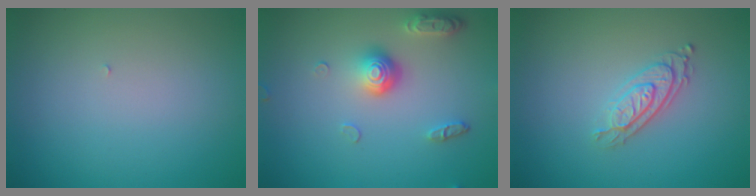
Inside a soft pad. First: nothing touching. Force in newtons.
{"total": 3.7, "press": 2.8, "slide": 2.4}
{"total": 2.8, "press": 2.2, "slide": 1.7}